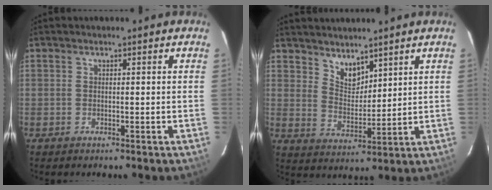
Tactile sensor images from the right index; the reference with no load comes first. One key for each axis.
{"total": 5.8, "fx": 4.7, "fy": 2.5, "fz": 2.2, "tx": -0.030, "ty": -0.004, "tz": 0.092}